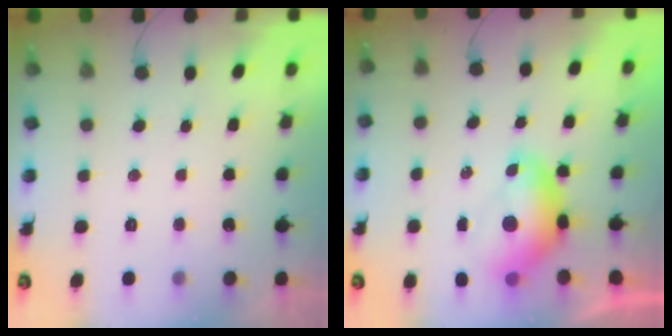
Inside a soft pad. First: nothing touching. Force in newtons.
{"total": 7.6, "press": 7.5, "slide": 0.8}